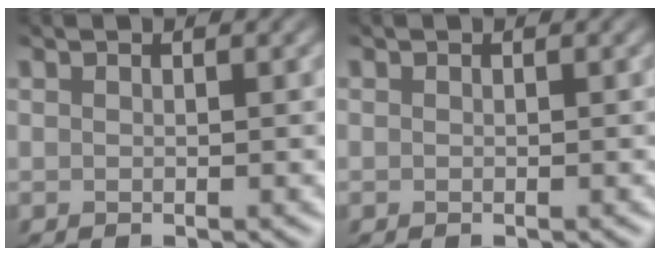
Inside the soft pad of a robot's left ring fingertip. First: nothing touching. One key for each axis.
{"total": 0.0}